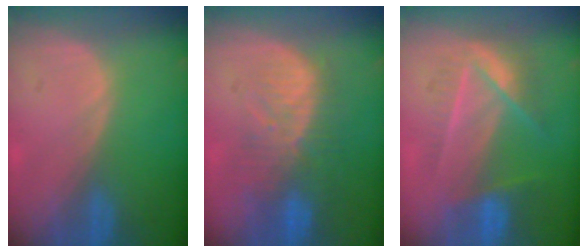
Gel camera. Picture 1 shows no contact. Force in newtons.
{"total": 10.2, "press": 8.8, "slide": 5.2}
{"total": 7.2, "press": 6.7, "slide": 2.8}